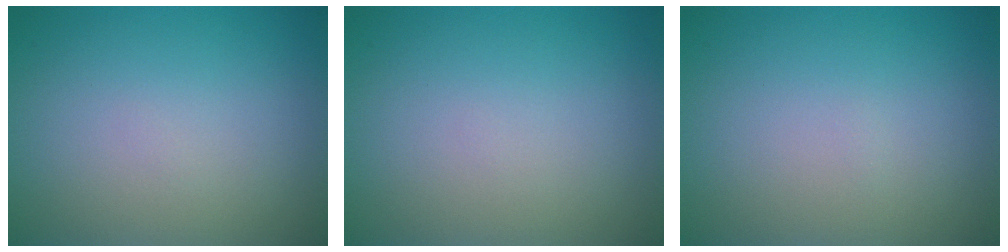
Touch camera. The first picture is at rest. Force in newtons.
{"total": 0.0}
{"total": 0.0}